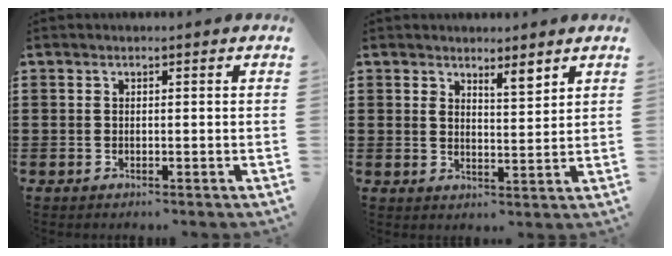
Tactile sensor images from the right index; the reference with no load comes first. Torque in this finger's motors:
{"motor_torque": [0.00, 0.24, 0.20, 0.01]}